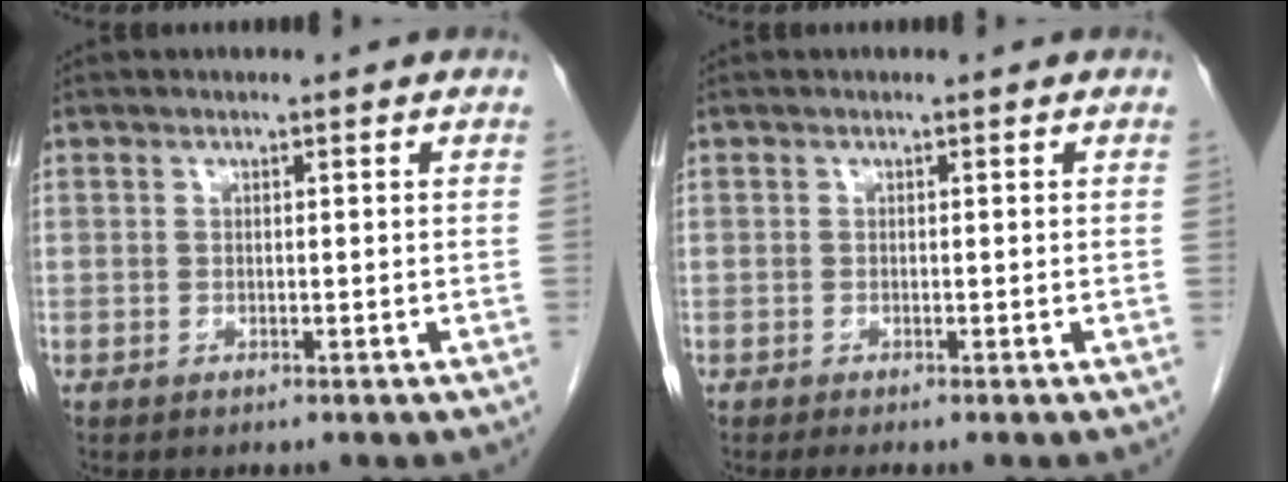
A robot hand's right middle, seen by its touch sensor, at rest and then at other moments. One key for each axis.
{"total": 1.0, "fx": -0.8, "fy": -0.1, "fz": 0.6, "tx": -0.008, "ty": -0.001, "tz": -0.010}